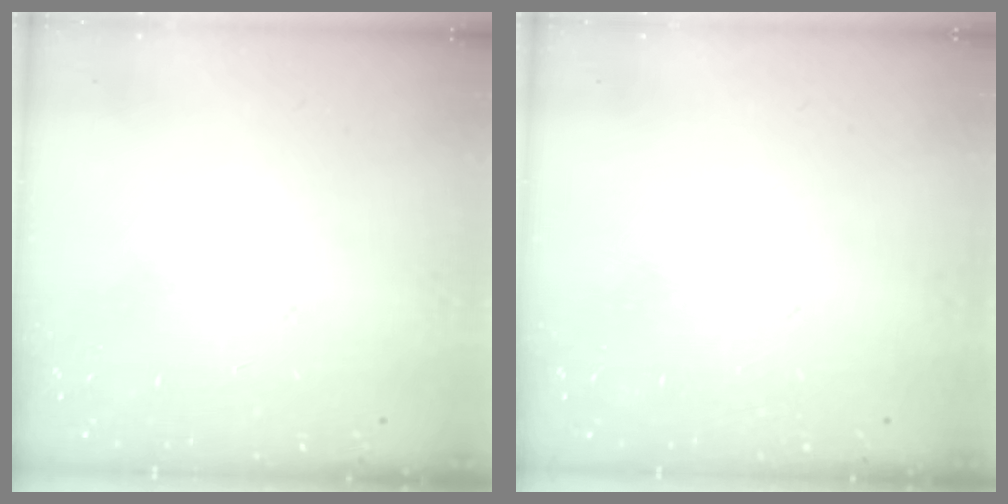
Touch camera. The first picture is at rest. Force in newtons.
{"total": 0.0}